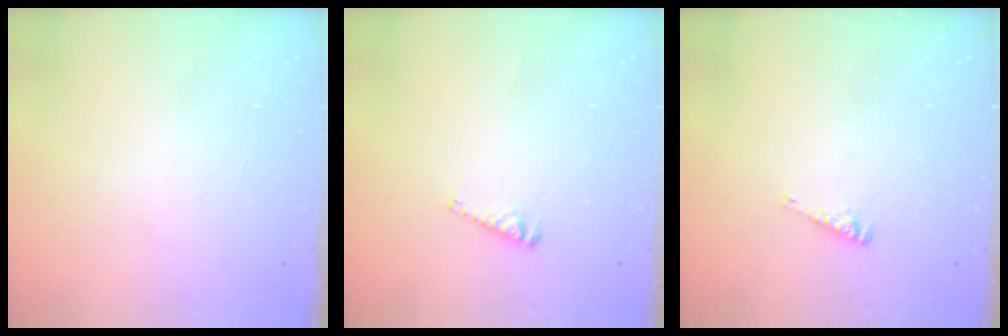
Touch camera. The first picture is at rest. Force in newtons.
{"total": 3.6, "press": 3.6, "slide": 0.3}
{"total": 3.2, "press": 3.2, "slide": 0.4}